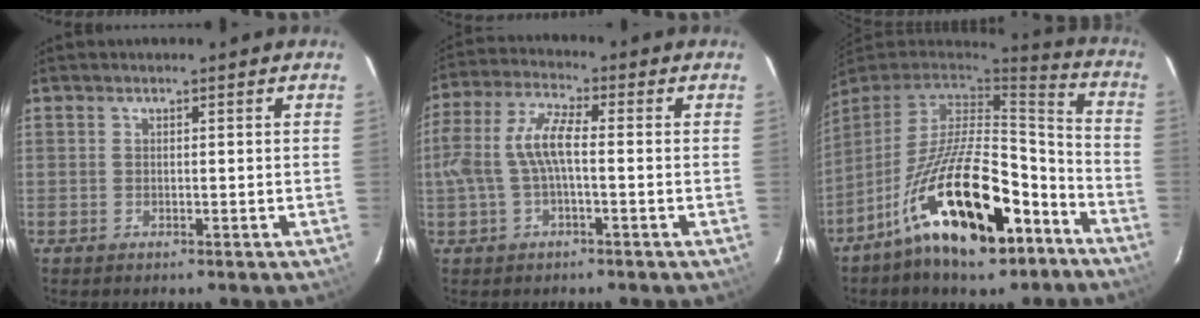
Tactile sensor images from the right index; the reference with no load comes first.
{"total": 8.5, "force": [-1.0, 2.8, 7.9], "torque": [-0.173, 0.013, -0.014]}
{"total": 22.5, "force": [-12.9, 8.9, 16.1], "torque": [-0.282, 0.000, -0.204]}